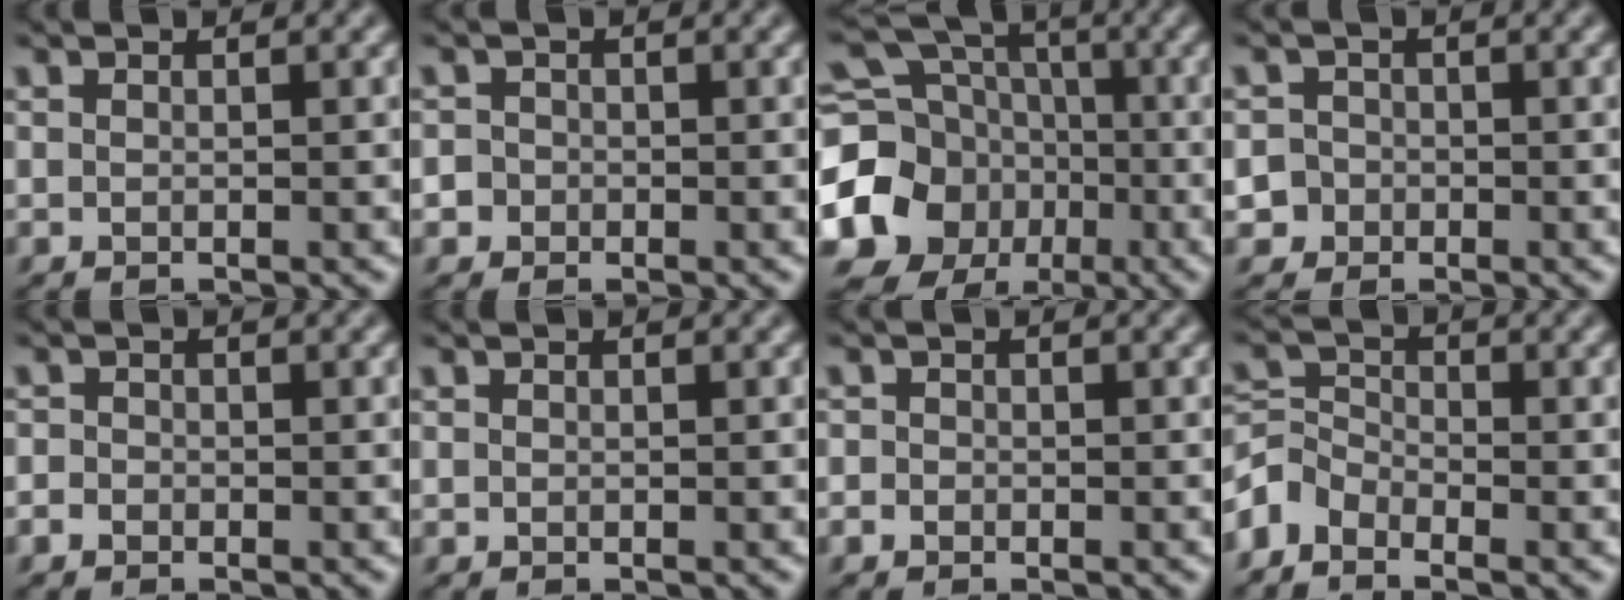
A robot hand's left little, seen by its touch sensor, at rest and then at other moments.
{"total": 2.4, "force": [-0.9, 2.2, 0.4], "torque": [0.007, 0.011, -0.030]}
{"total": 15.1, "force": [-3.5, 13.4, 6.2], "torque": [-0.147, -0.023, -0.090]}
{"total": 3.7, "force": [-1.8, 3.3, 0.5], "torque": [0.013, 0.004, -0.048]}
{"total": 1.5, "force": [-0.7, 1.3, 0.4], "torque": [0.000, 0.006, -0.023]}
{"total": 0.0}
{"total": 1.1, "force": [-0.4, 1.0, 0.3], "torque": [0.005, 0.001, -0.012]}
{"total": 3.2, "force": [-2.5, 1.7, 1.0], "torque": [-0.024, 0.004, -0.067]}